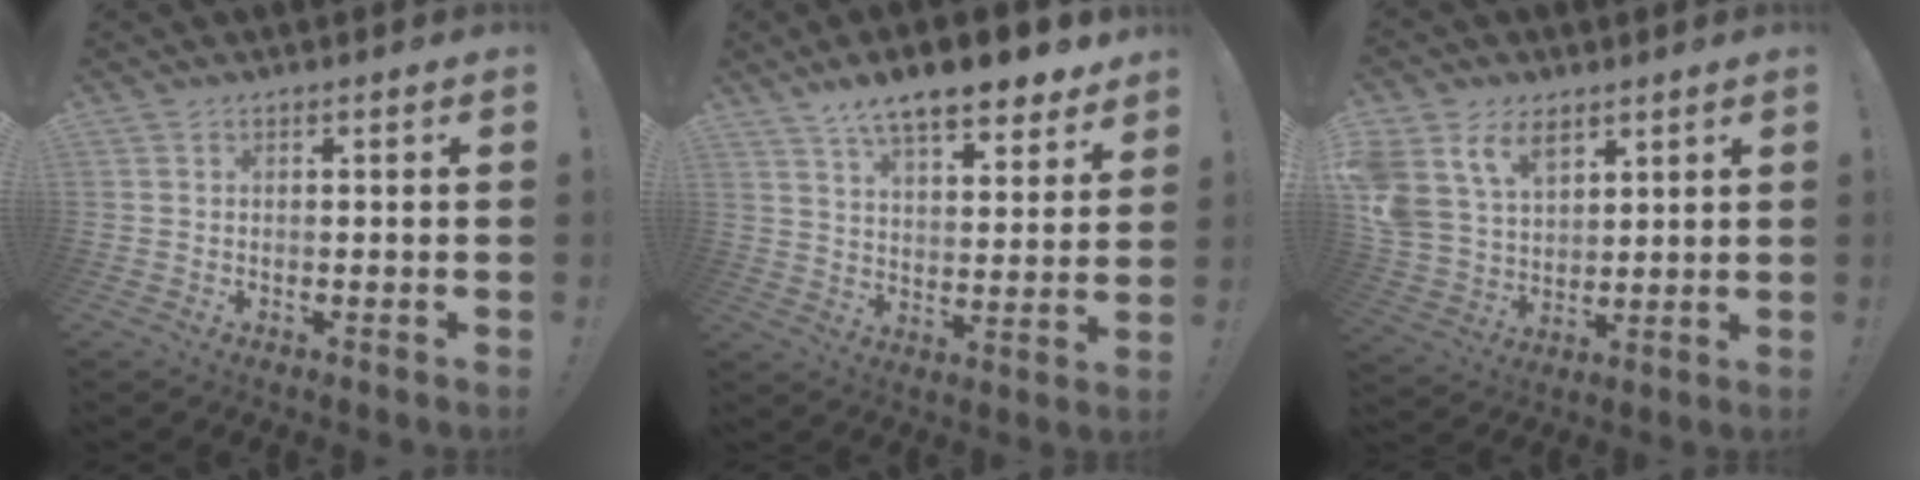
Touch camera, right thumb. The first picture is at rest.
{"total": 13.0, "force": [9.9, 3.9, 7.5], "torque": [-0.119, -0.069, 0.169]}
{"total": 13.2, "force": [7.9, 8.6, 6.2], "torque": [-0.131, -0.038, 0.156]}